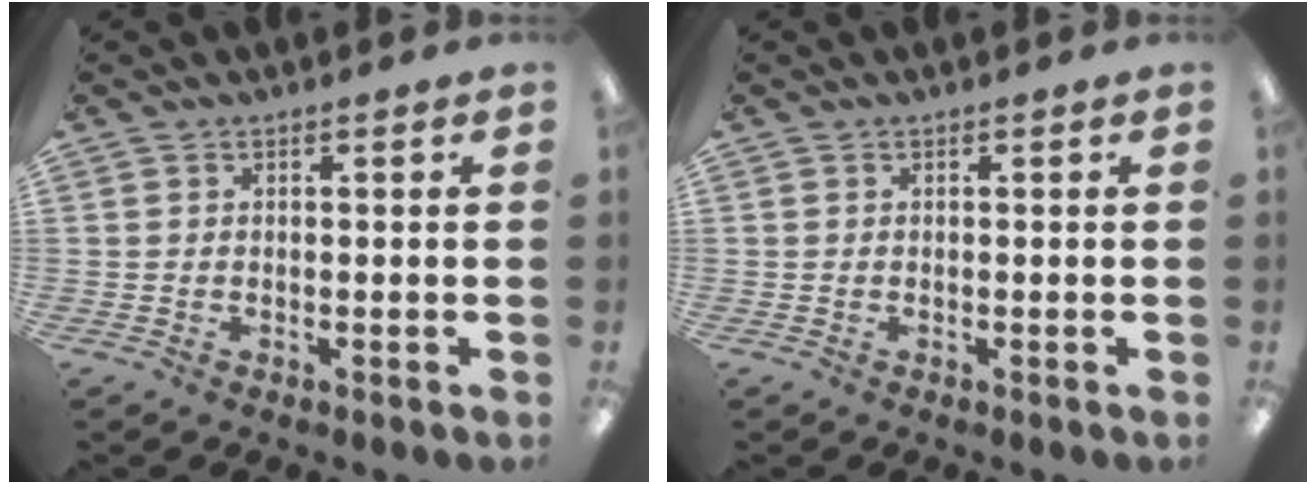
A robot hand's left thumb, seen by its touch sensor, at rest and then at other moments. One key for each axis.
{"total": 0.0}